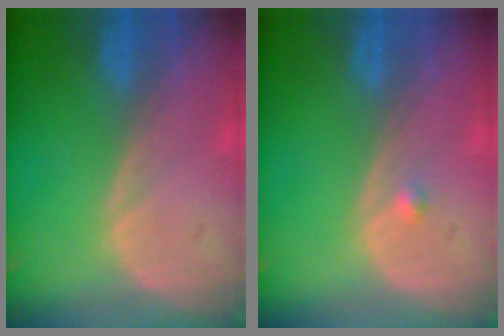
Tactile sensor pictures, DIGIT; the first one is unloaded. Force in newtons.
{"total": 0.8, "press": 0.6, "slide": 0.4}